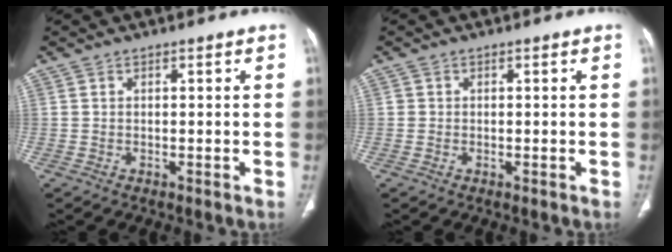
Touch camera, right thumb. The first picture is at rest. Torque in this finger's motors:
{"motor_torque": [-0.54, 0.36, 0.23, -0.09, -0.07]}